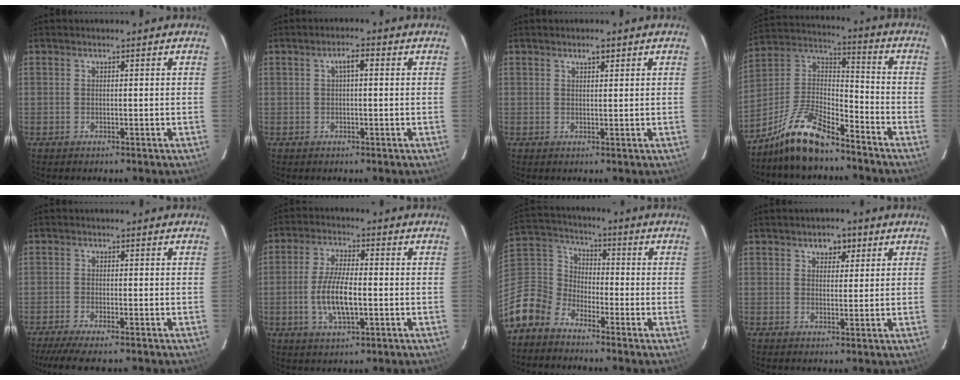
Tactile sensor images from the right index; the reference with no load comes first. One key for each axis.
{"total": 2.5, "fx": 0.5, "fy": 0.7, "fz": 2.3, "tx": -0.043, "ty": 0.011, "tz": 0.009}
{"total": 1.7, "fx": 1.1, "fy": 0.6, "fz": 1.1, "tx": -0.017, "ty": 0.006, "tz": 0.019}
{"total": 14.2, "fx": -10.8, "fy": 4.3, "fz": 8.2, "tx": -0.184, "ty": 0.018, "tz": -0.207}
{"total": 6.8, "fx": -5.6, "fy": 0.6, "fz": 3.7, "tx": -0.088, "ty": -0.023, "tz": -0.099}
{"total": 8.9, "fx": -1.7, "fy": 2.9, "fz": 8.2, "tx": -0.167, "ty": -0.001, "tz": -0.032}
{"total": 11.6, "fx": -7.7, "fy": 8.0, "fz": 3.5, "tx": -0.107, "ty": 0.027, "tz": -0.171}
{"total": 3.5, "fx": 1.8, "fy": 2.4, "fz": 1.8, "tx": -0.018, "ty": 0.009, "tz": 0.027}